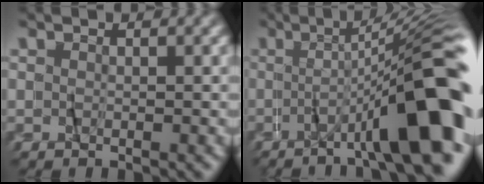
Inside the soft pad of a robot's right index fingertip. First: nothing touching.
{"total": 10.2, "force": [-4.5, -0.2, 9.2], "torque": [-0.117, -0.001, -0.064]}